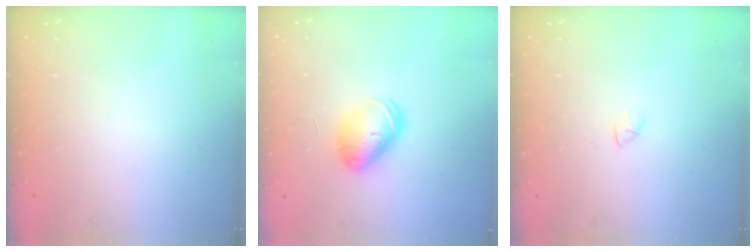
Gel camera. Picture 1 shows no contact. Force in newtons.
{"total": 9.2, "press": 9.1, "slide": 1.5}
{"total": 1.2, "press": 1.1, "slide": 0.3}